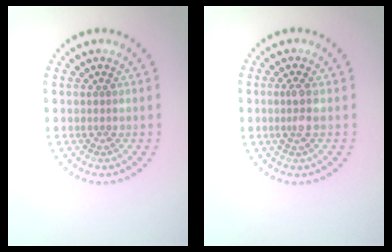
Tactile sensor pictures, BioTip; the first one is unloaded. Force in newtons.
{"total": 1.6, "press": 1.4, "slide": 0.7}